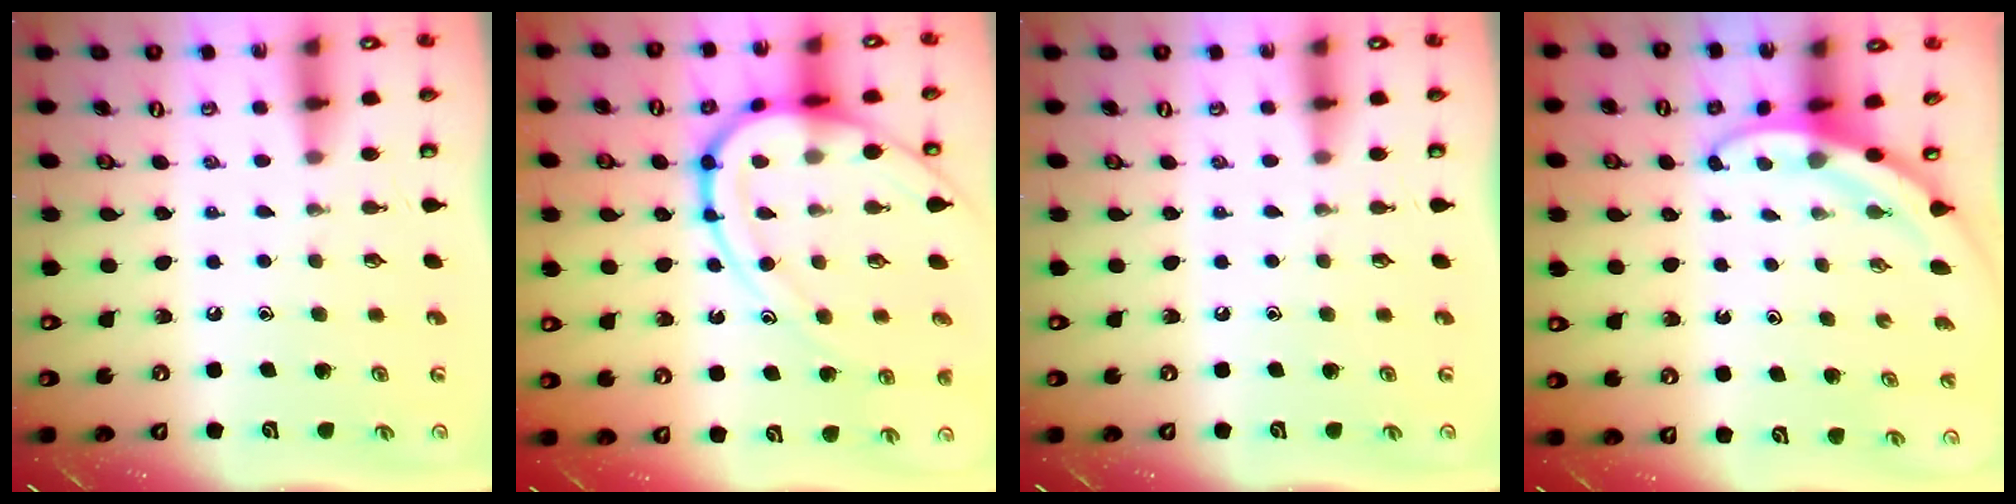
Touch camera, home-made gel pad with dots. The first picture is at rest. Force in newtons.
{"total": 15.9, "press": 15.8, "slide": 1.6}
{"total": 0.0}
{"total": 3.5, "press": 3.5, "slide": 0.1}